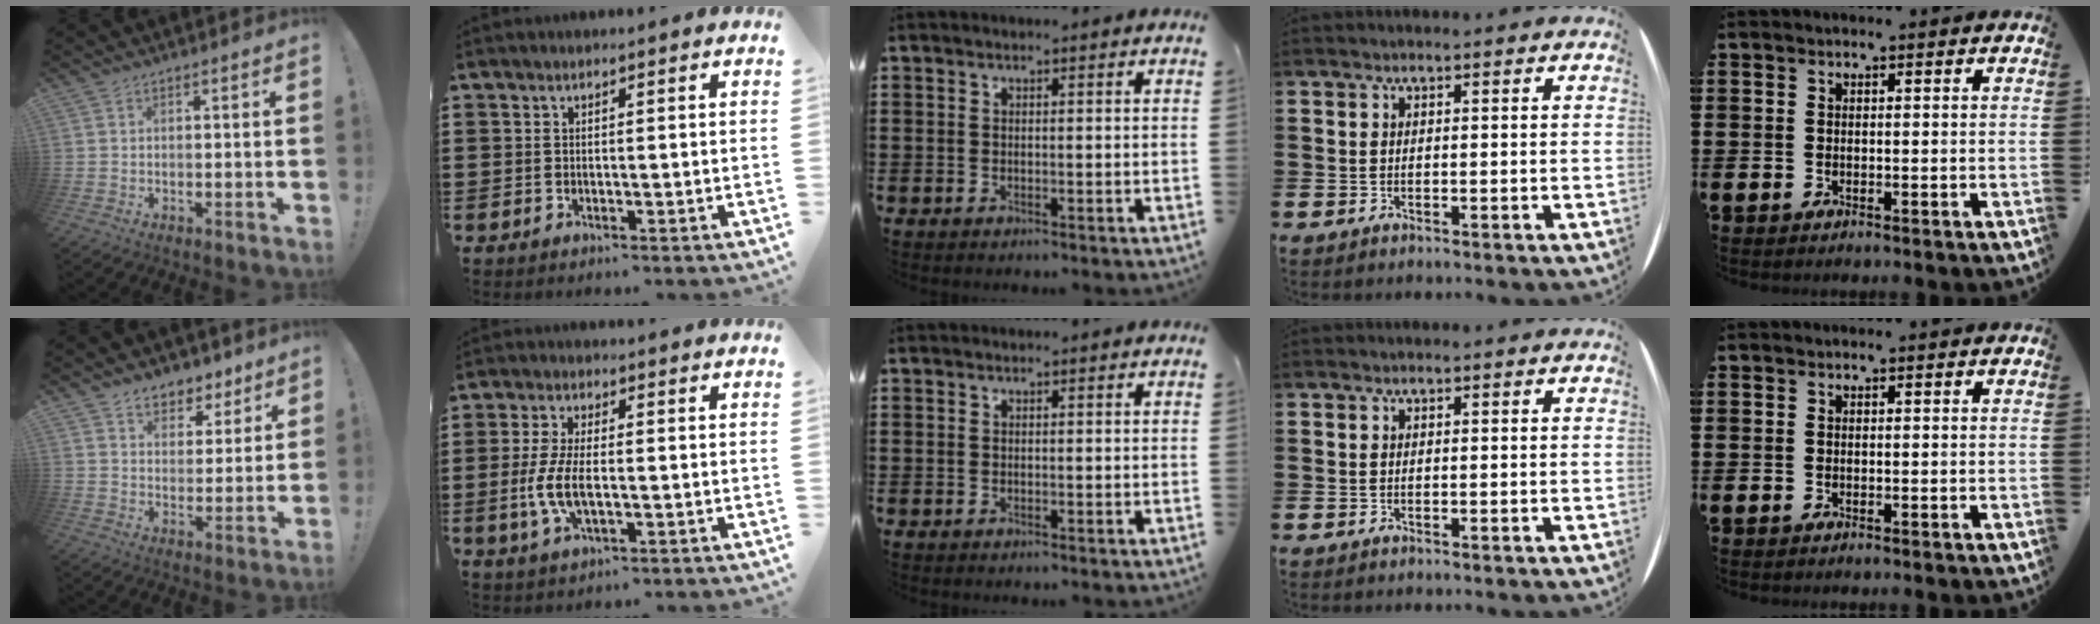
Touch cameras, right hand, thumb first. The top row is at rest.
{"thumb": {"total": 7.4, "force": [5.5, 4.7, 1.5], "torque": [-0.019, -0.041, 0.105]}, "index": {"total": 6.4, "force": [-1.2, 2.5, 5.8], "torque": [-0.128, -0.005, -0.027]}}